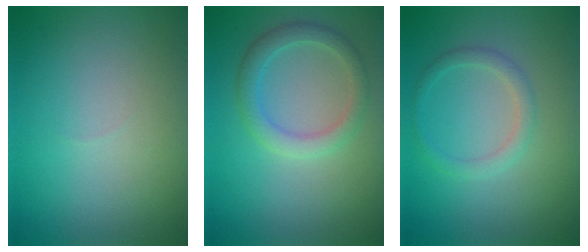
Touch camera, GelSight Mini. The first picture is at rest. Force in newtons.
{"total": 2.8, "press": 2.8, "slide": 0.1}
{"total": 1.7, "press": 1.7, "slide": 0.0}